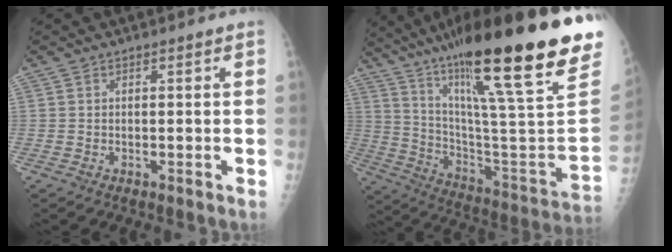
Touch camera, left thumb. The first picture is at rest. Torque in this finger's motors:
{"motor_torque": [4.16, 0.85, 1.27, -1.50, 0.71]}